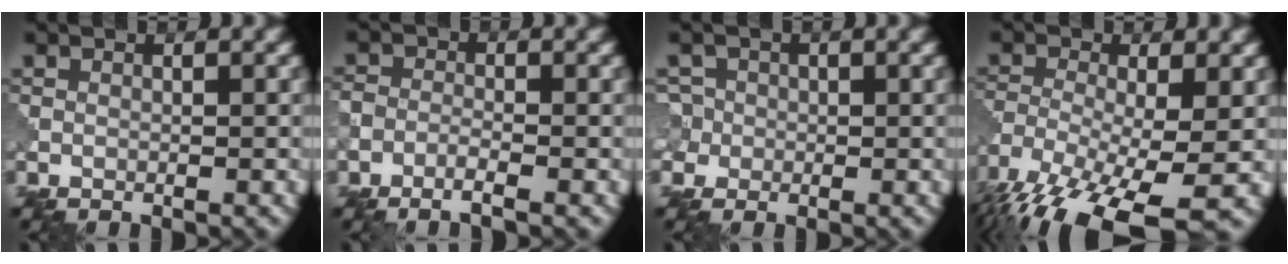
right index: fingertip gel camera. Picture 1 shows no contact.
{"total": 1.7, "force": [-1.1, 0.6, 1.1], "torque": [-0.023, 0.000, -0.028]}
{"total": 2.9, "force": [-0.1, 2.8, 0.9], "torque": [-0.010, 0.023, -0.016]}
{"total": 12.6, "force": [-7.7, 3.9, 9.3], "torque": [-0.185, -0.026, -0.133]}